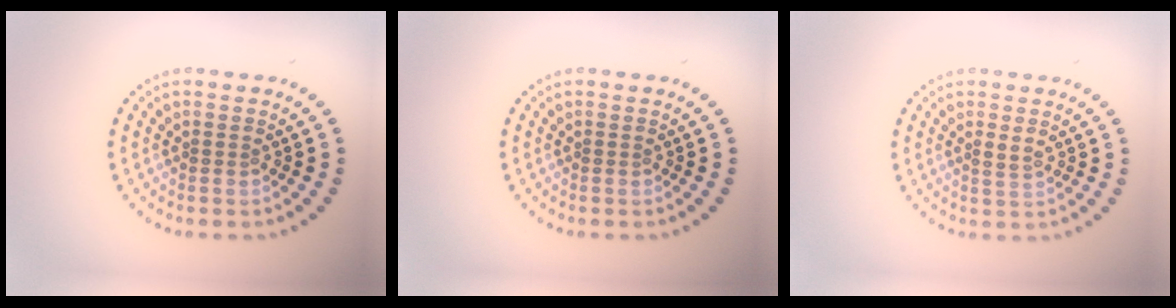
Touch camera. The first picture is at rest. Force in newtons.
{"total": 0.0}
{"total": 1.0, "press": 0.8, "slide": 0.5}